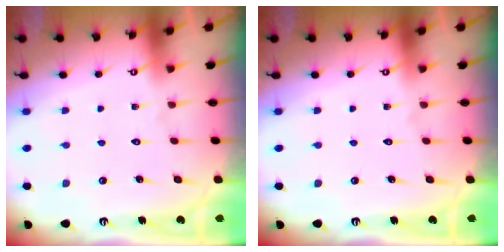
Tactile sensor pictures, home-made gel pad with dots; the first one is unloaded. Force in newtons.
{"total": 0.0}